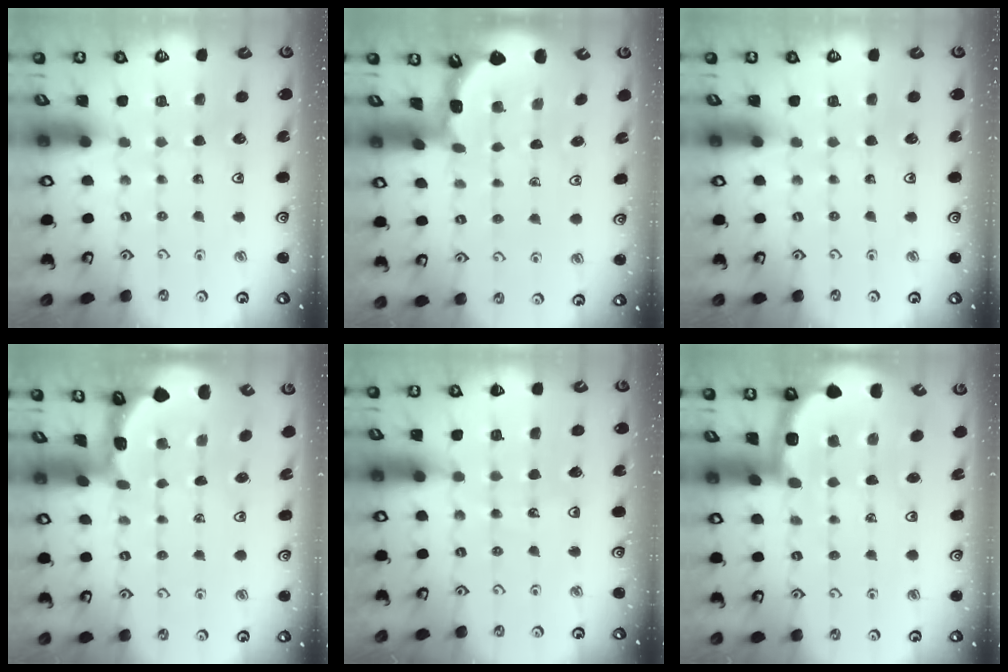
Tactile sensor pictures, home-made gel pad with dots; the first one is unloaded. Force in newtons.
{"total": 1.3, "press": 1.3, "slide": 0.1}
{"total": 0.0}
{"total": 1.5, "press": 1.5, "slide": 0.2}
{"total": 3.4, "press": 3.4, "slide": 0.3}
{"total": 5.6, "press": 5.4, "slide": 1.5}